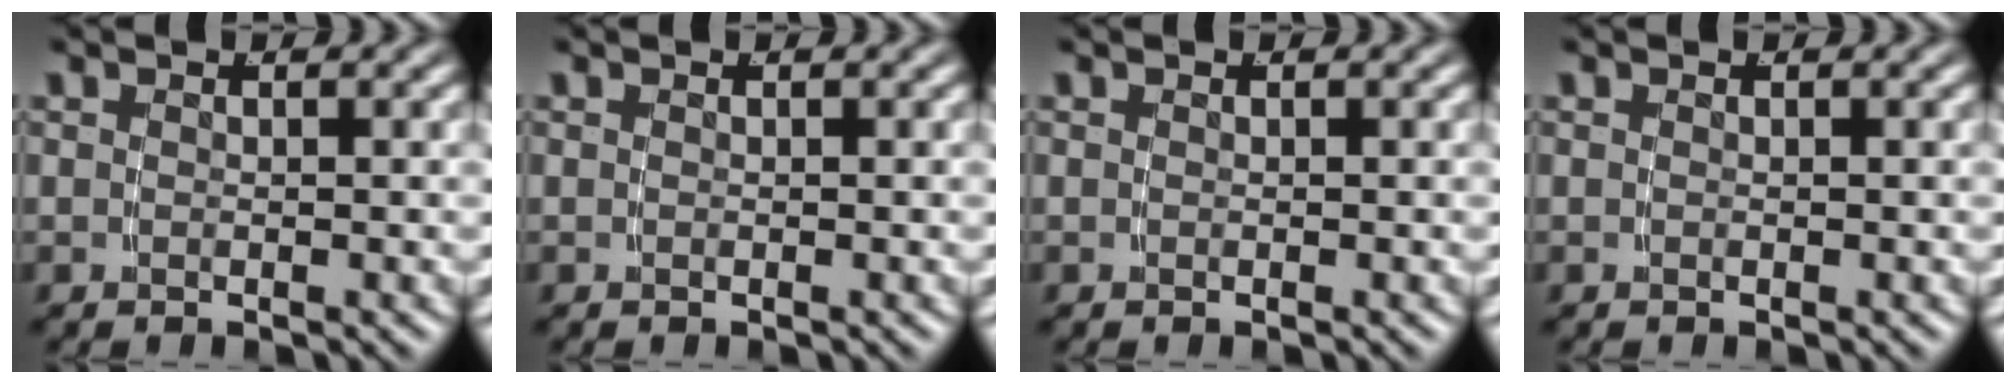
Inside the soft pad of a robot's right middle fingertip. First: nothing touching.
{"total": 0.0}
{"total": 0.0}
{"total": 0.0}